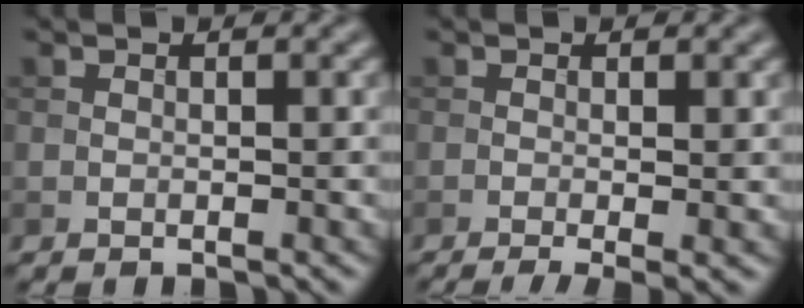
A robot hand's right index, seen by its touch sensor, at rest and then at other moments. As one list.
[{"total": 3.5, "force": [-1.1, 1.0, 3.1], "torque": [-0.048, -0.012, -0.015]}]